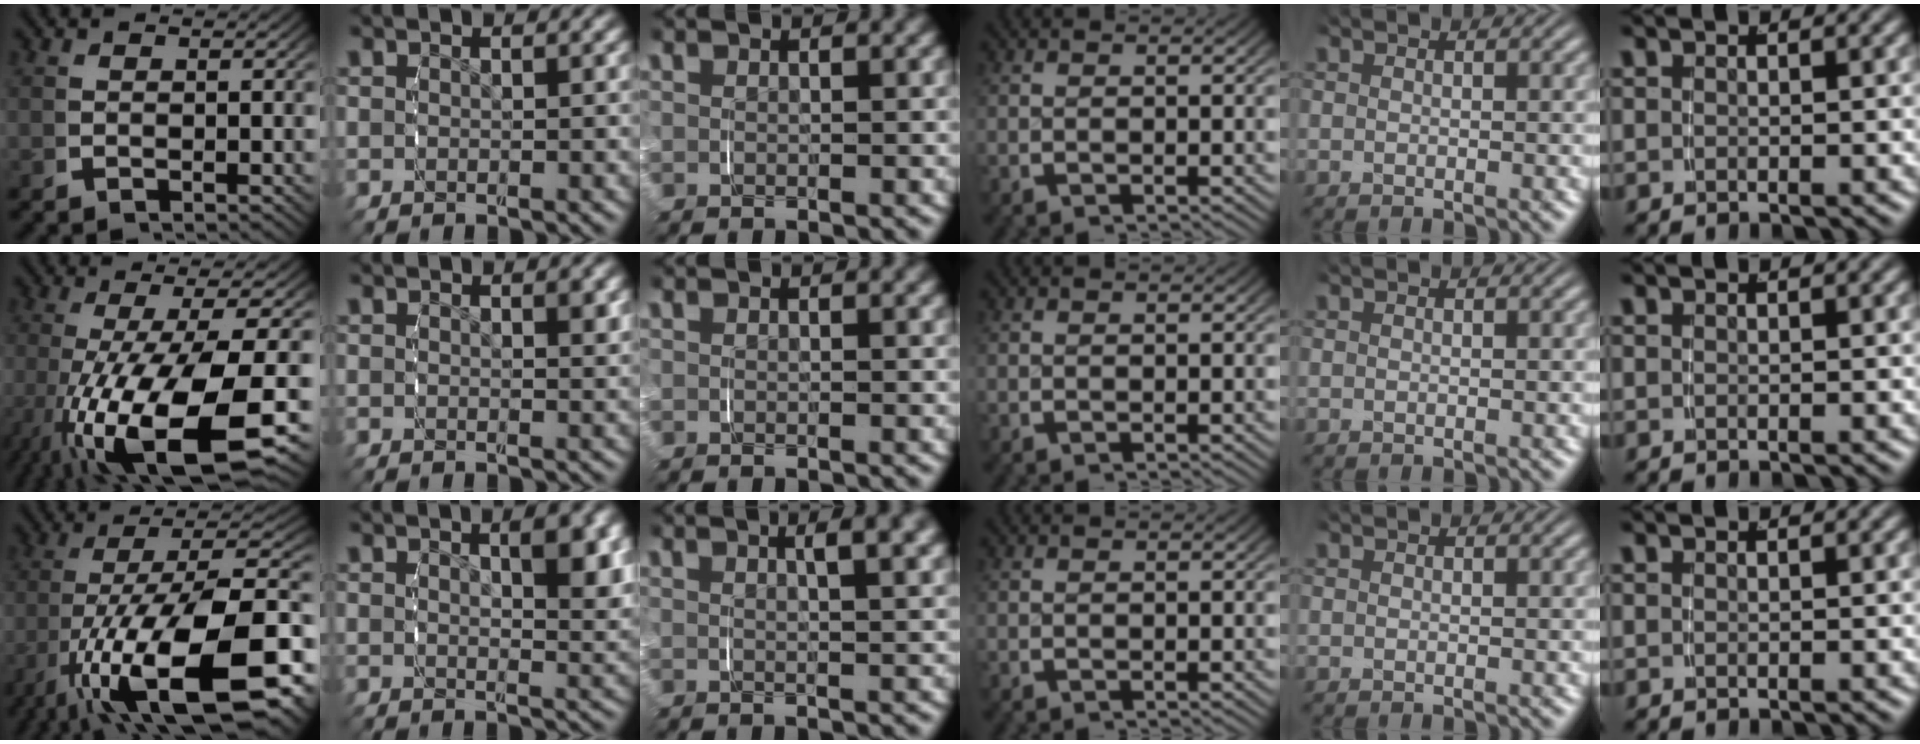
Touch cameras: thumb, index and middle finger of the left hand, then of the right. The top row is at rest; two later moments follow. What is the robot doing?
{"motion": "grasp_and_lifting", "object": "glasses case"}